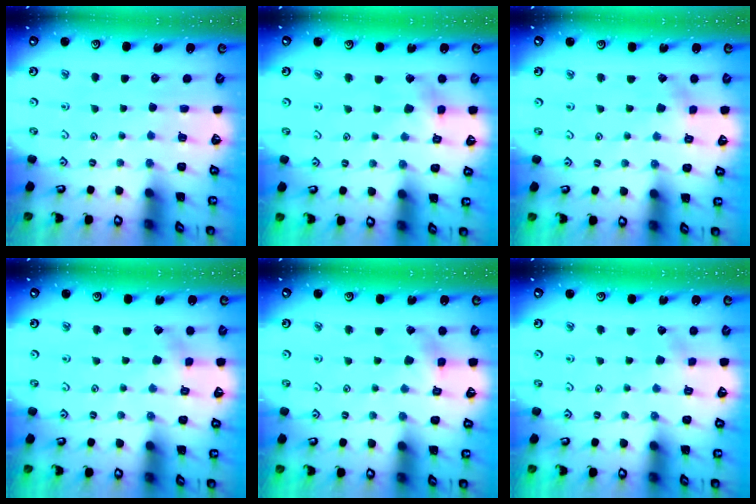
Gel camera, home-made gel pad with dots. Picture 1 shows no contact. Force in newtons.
{"total": 5.0, "press": 4.9, "slide": 0.5}
{"total": 1.7, "press": 1.7, "slide": 0.1}
{"total": 1.7, "press": 1.7, "slide": 0.1}
{"total": 2.3, "press": 2.3, "slide": 0.1}
{"total": 2.6, "press": 2.6, "slide": 0.2}